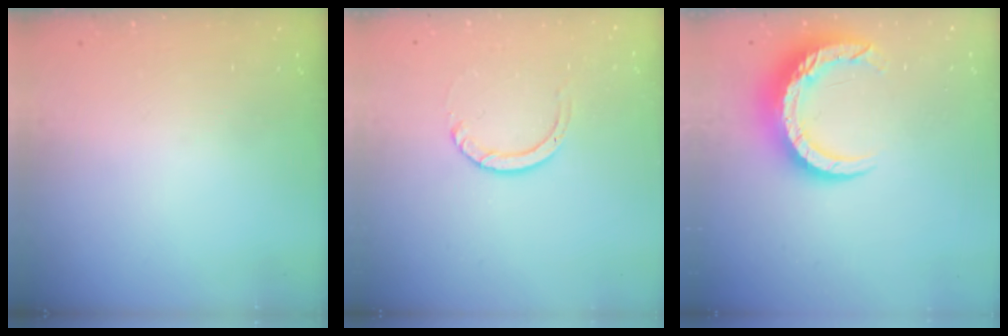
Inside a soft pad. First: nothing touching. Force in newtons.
{"total": 3.5, "press": 3.5, "slide": 0.3}
{"total": 12.0, "press": 11.9, "slide": 1.2}